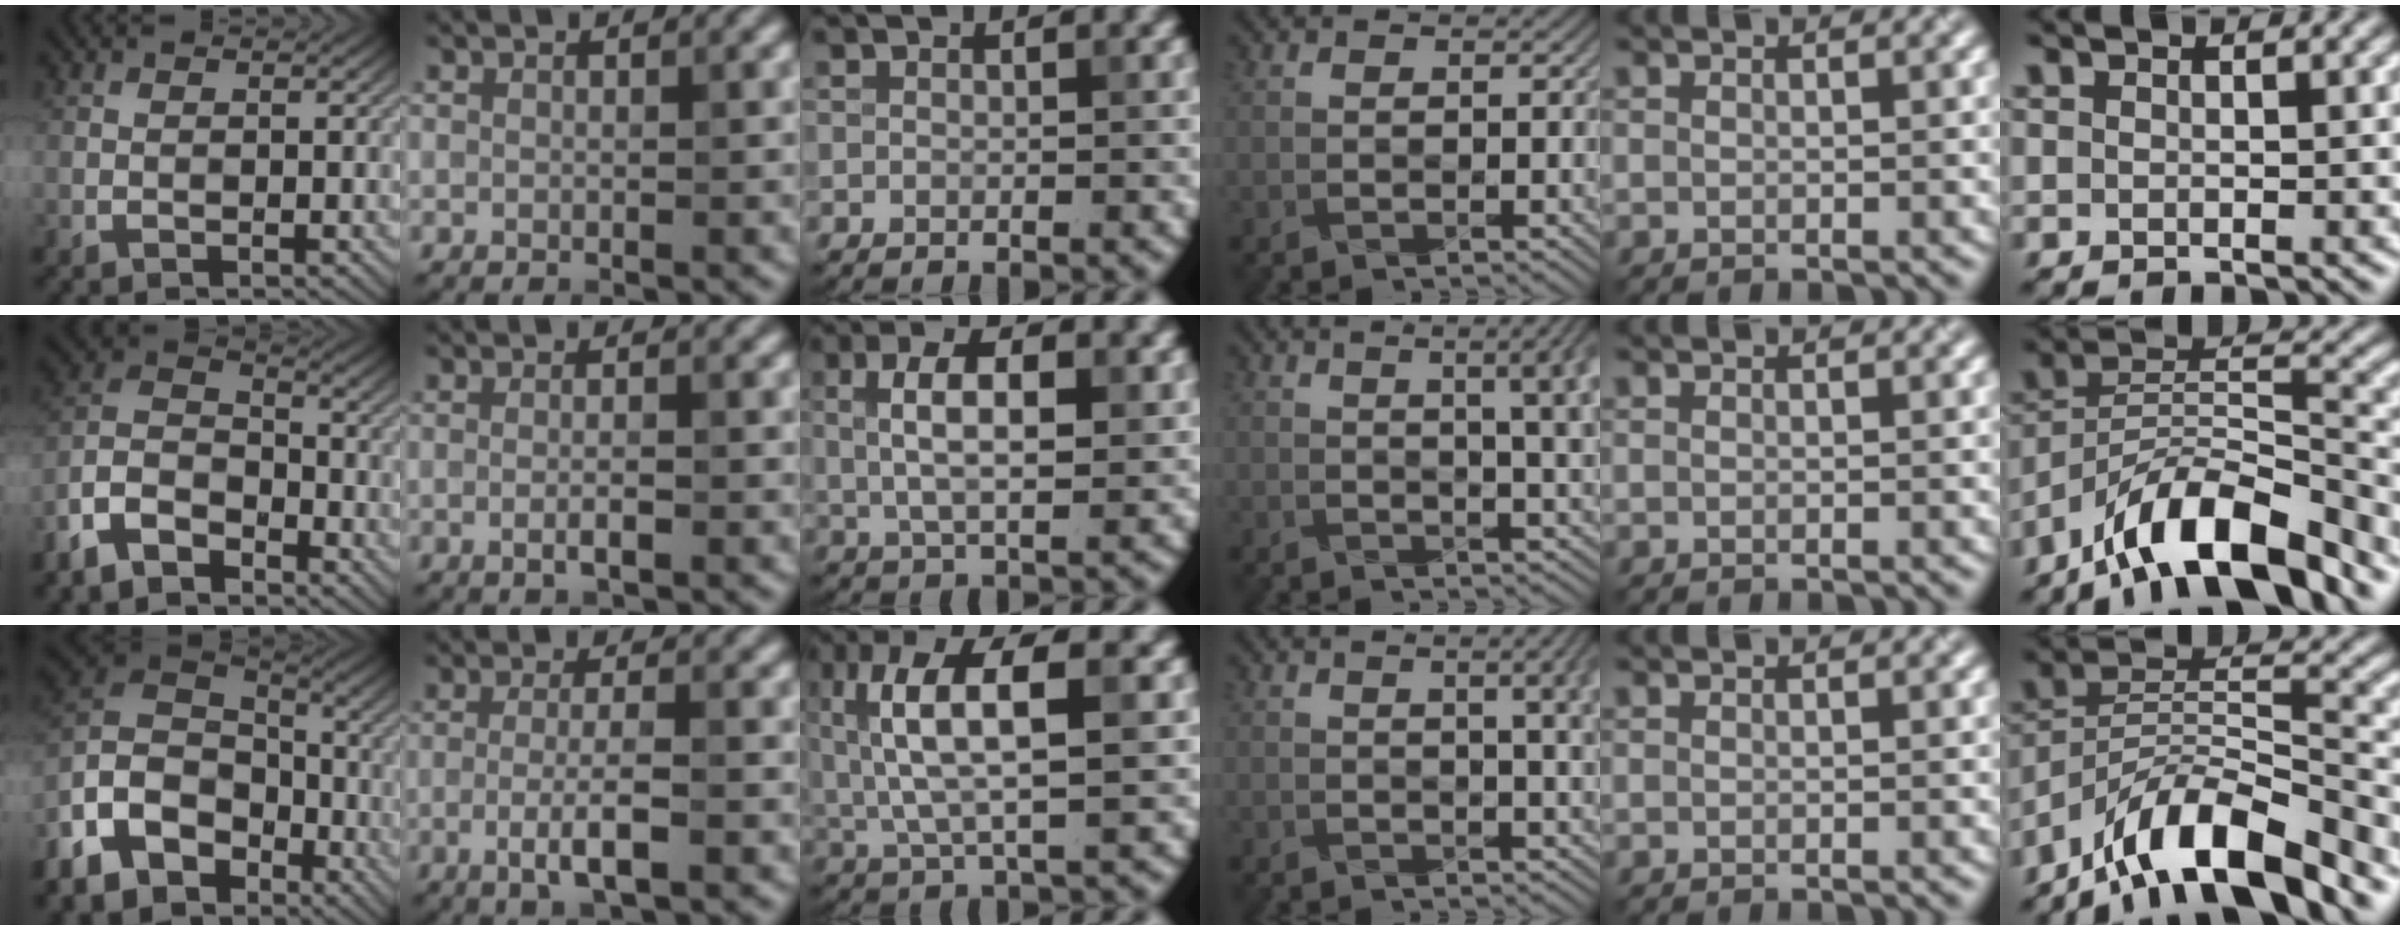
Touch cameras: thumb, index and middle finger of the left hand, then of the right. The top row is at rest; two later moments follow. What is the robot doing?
{"motion": "wrap", "object": "scarf"}